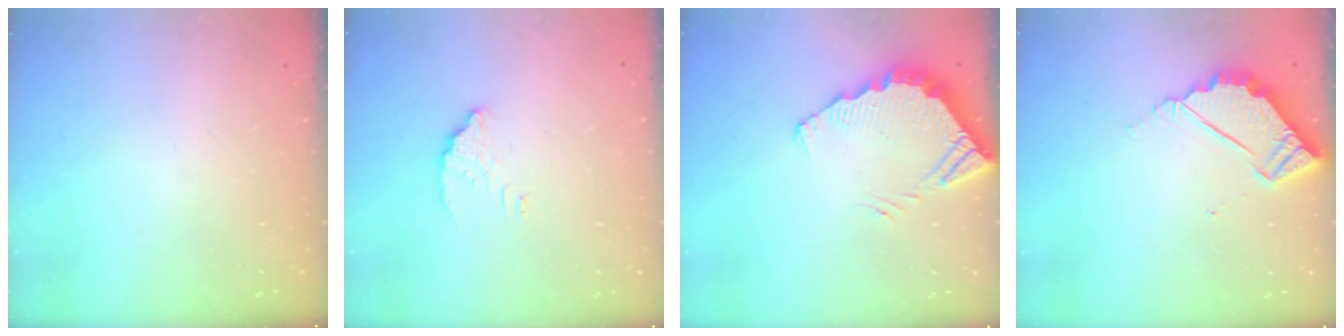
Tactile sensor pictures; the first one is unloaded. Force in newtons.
{"total": 3.5, "press": 3.4, "slide": 0.4}
{"total": 4.4, "press": 4.4, "slide": 0.2}
{"total": 4.5, "press": 4.5, "slide": 0.2}